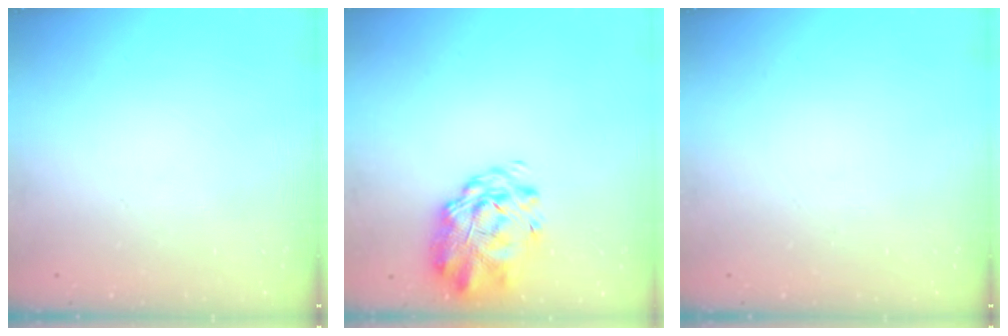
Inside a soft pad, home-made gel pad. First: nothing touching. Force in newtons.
{"total": 3.2, "press": 2.8, "slide": 1.7}
{"total": 0.0}